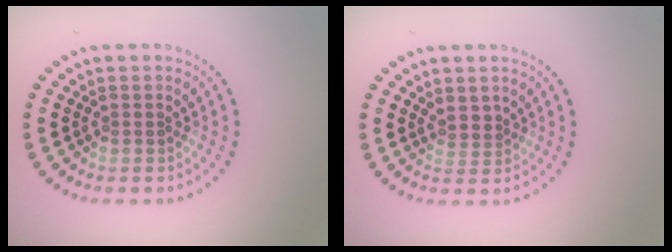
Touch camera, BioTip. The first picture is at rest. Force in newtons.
{"total": 1.2, "press": 0.8, "slide": 0.8}